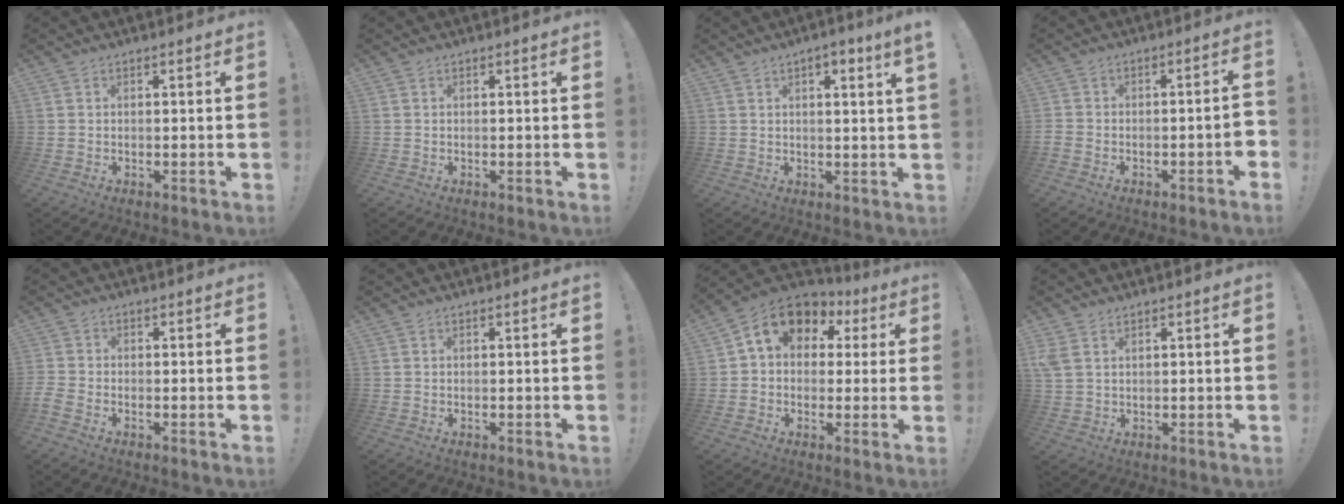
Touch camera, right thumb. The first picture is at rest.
{"total": 0.0}
{"total": 3.5, "force": [1.6, -0.4, 3.1], "torque": [-0.047, -0.007, 0.021]}
{"total": 4.3, "force": [-2.4, 1.1, 3.5], "torque": [-0.050, 0.007, -0.039]}
{"total": 2.5, "force": [-1.6, 1.4, 1.4], "torque": [-0.040, -0.003, -0.032]}
{"total": 0.0}
{"total": 11.6, "force": [4.8, 8.3, 6.5], "torque": [-0.102, -0.016, 0.090]}
{"total": 3.6, "force": [2.0, 1.9, 2.3], "torque": [-0.052, 0.000, 0.041]}